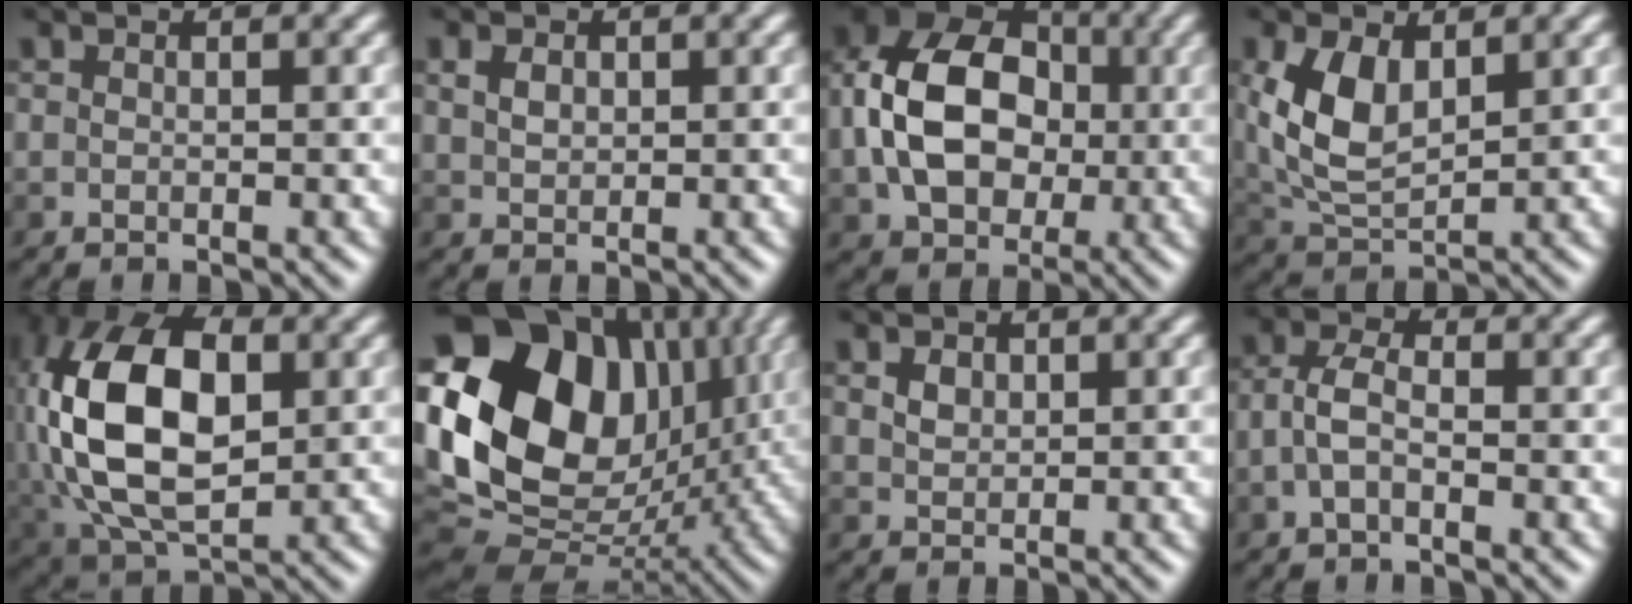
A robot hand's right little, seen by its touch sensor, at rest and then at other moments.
{"total": 1.6, "force": [0.5, 1.2, 1.0], "torque": [-0.019, 0.002, 0.012]}
{"total": 12.2, "force": [-0.4, 8.7, 8.4], "torque": [-0.178, 0.008, -0.011]}
{"total": 6.2, "force": [1.6, 3.5, 4.8], "torque": [-0.112, 0.000, 0.037]}
{"total": 15.1, "force": [0.6, 9.1, 12.1], "torque": [-0.251, 0.014, 0.005]}
{"total": 17.8, "force": [4.2, 13.0, 11.3], "torque": [-0.234, 0.011, 0.076]}
{"total": 1.4, "force": [0.6, 1.0, 0.7], "torque": [-0.014, 0.000, 0.013]}
{"total": 2.5, "force": [-0.8, 1.2, 2.0], "torque": [-0.043, 0.008, -0.023]}